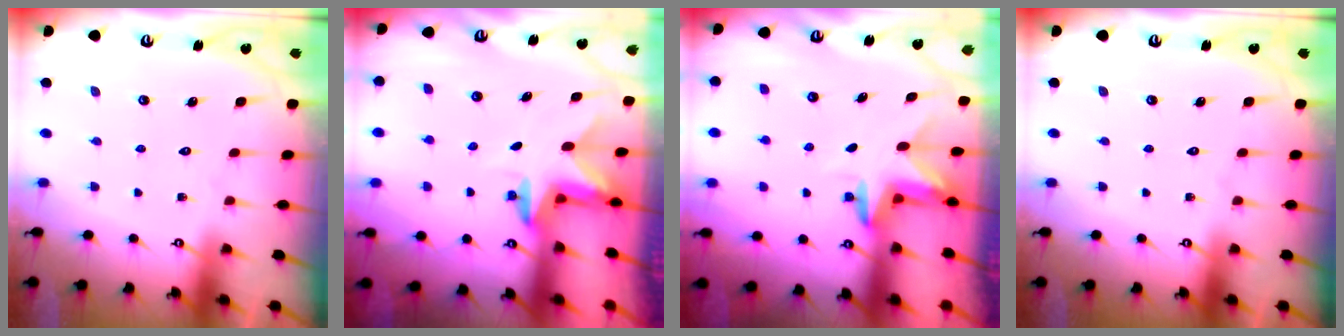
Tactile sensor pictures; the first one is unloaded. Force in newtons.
{"total": 2.4, "press": 2.4, "slide": 0.3}
{"total": 3.4, "press": 3.3, "slide": 0.4}
{"total": 0.0}